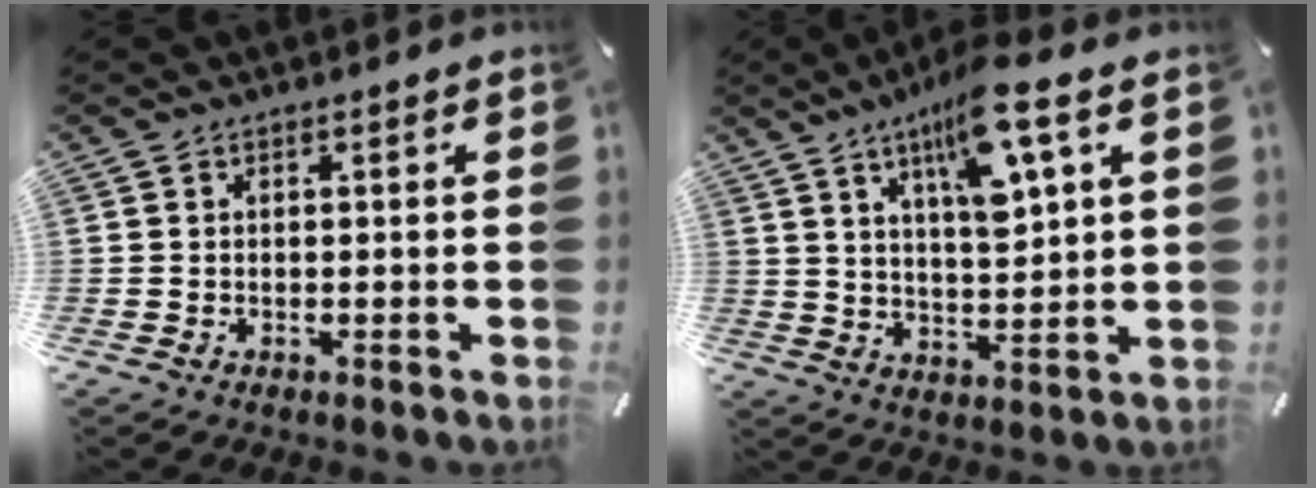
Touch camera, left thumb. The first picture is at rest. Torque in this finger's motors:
{"motor_torque": [2.17, 1.46, 1.39, -1.38, 0.18]}